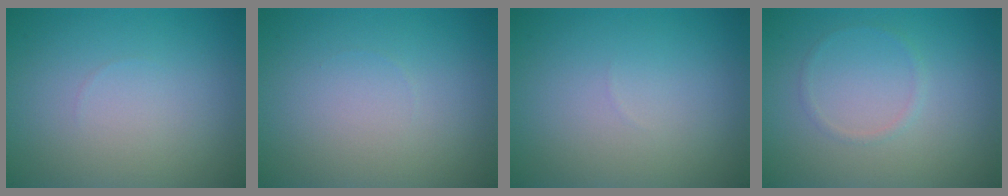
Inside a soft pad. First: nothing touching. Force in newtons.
{"total": 0.0}
{"total": 0.0}
{"total": 0.7, "press": 0.7, "slide": 0.1}